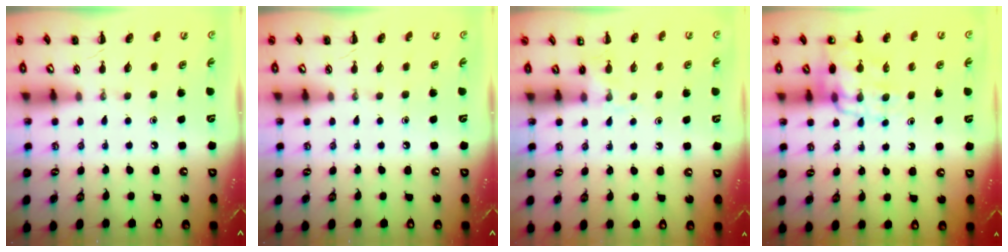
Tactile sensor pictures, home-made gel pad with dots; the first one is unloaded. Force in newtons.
{"total": 0.0}
{"total": 3.8, "press": 3.7, "slide": 1.1}
{"total": 14.3, "press": 13.7, "slide": 3.9}